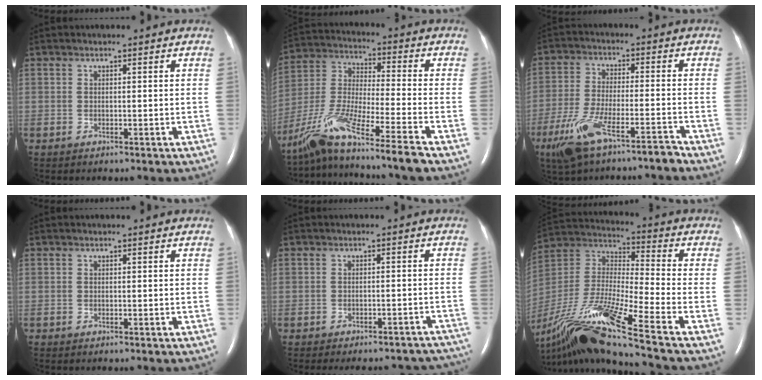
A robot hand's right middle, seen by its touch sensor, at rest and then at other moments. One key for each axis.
{"total": 17.5, "fx": -13.8, "fy": -1.3, "fz": 10.6, "tx": -0.240, "ty": -0.041, "tz": -0.257}
{"total": 9.9, "fx": -6.9, "fy": 1.5, "fz": 6.9, "tx": -0.146, "ty": -0.015, "tz": -0.127}
{"total": 0.0}
{"total": 16.0, "fx": -14.4, "fy": 5.2, "fz": 4.7, "tx": -0.068, "ty": 0.011, "tz": -0.155}
{"total": 22.3, "fx": -15.0, "fy": 0.0, "fz": 16.4, "tx": -0.356, "ty": -0.036, "tz": -0.280}